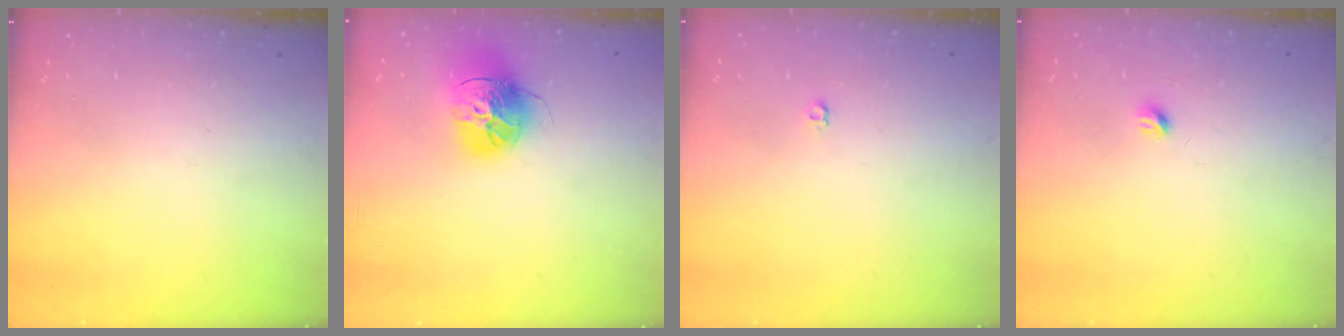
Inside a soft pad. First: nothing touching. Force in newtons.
{"total": 16.8, "press": 16.7, "slide": 1.5}
{"total": 3.5, "press": 3.4, "slide": 0.3}
{"total": 3.6, "press": 3.5, "slide": 0.6}